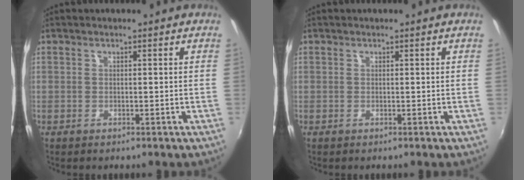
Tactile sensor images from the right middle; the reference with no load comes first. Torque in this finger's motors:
{"motor_torque": [-0.01, -0.12, 0.01, 0.00]}